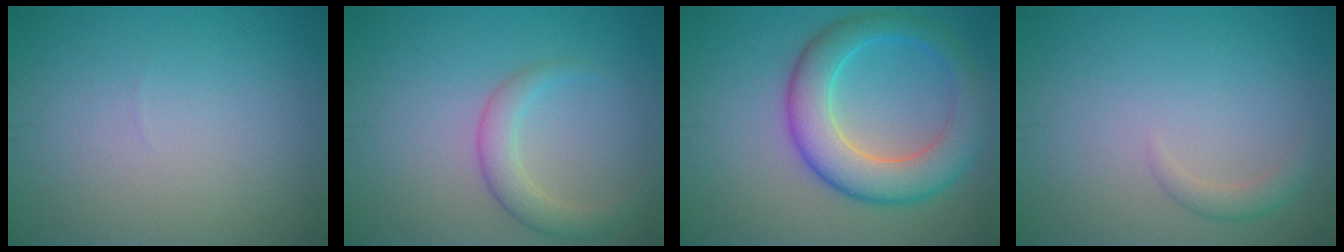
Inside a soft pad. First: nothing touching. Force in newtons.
{"total": 2.9, "press": 2.9, "slide": 0.2}
{"total": 7.4, "press": 7.4, "slide": 0.2}
{"total": 1.4, "press": 1.4, "slide": 0.1}